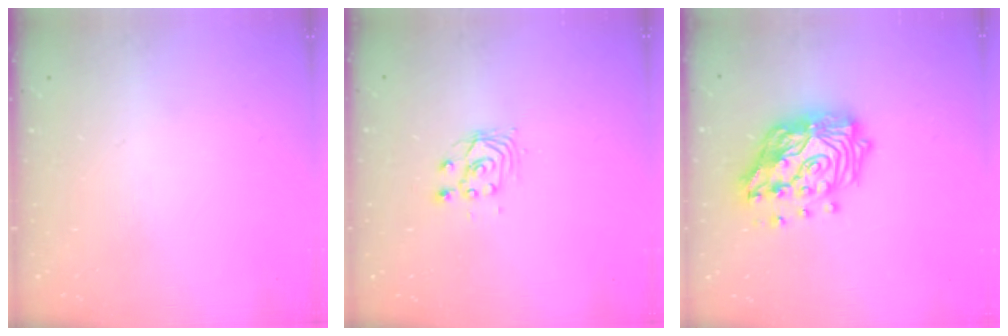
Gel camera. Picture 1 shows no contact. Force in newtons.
{"total": 3.1, "press": 3.0, "slide": 0.3}
{"total": 18.5, "press": 18.4, "slide": 2.2}